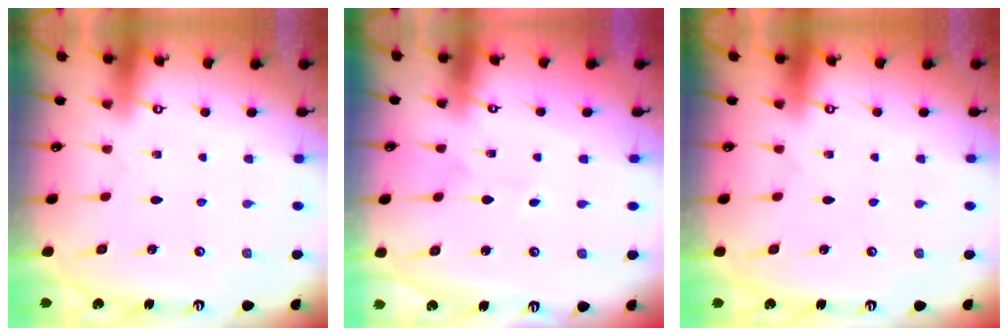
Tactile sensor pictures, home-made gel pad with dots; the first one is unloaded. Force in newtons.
{"total": 2.0, "press": 2.0, "slide": 0.1}
{"total": 0.0}